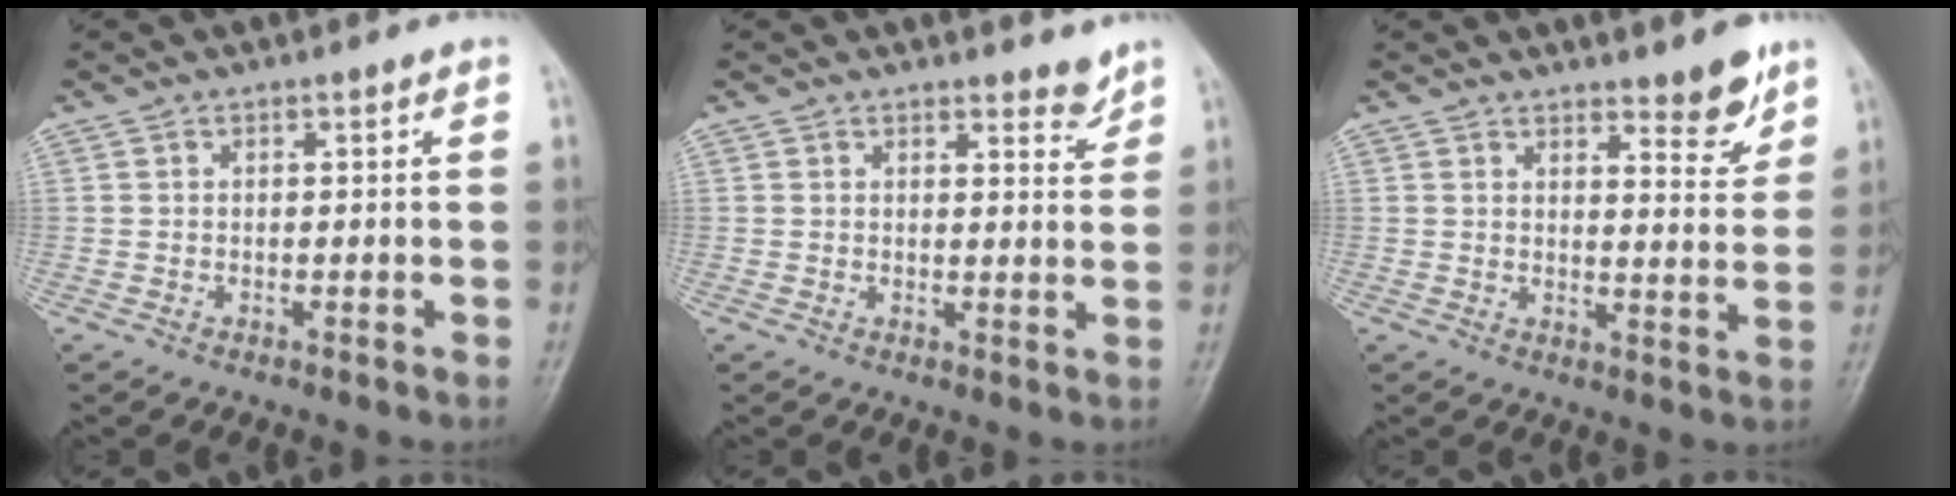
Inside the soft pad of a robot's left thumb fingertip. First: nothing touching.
{"total": 2.9, "force": [2.6, 0.9, 1.0], "torque": [0.001, -0.022, 0.034]}
{"total": 6.1, "force": [4.6, 1.7, 3.6], "torque": [-0.031, -0.038, 0.062]}